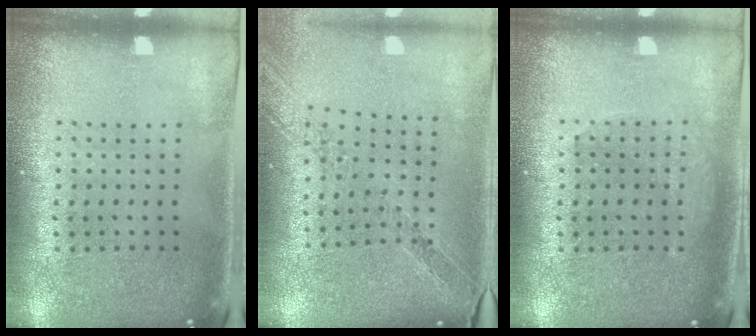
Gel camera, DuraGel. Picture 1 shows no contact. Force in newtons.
{"total": 1.1, "press": 1.1, "slide": 0.2}
{"total": 1.3, "press": 1.3, "slide": 0.2}